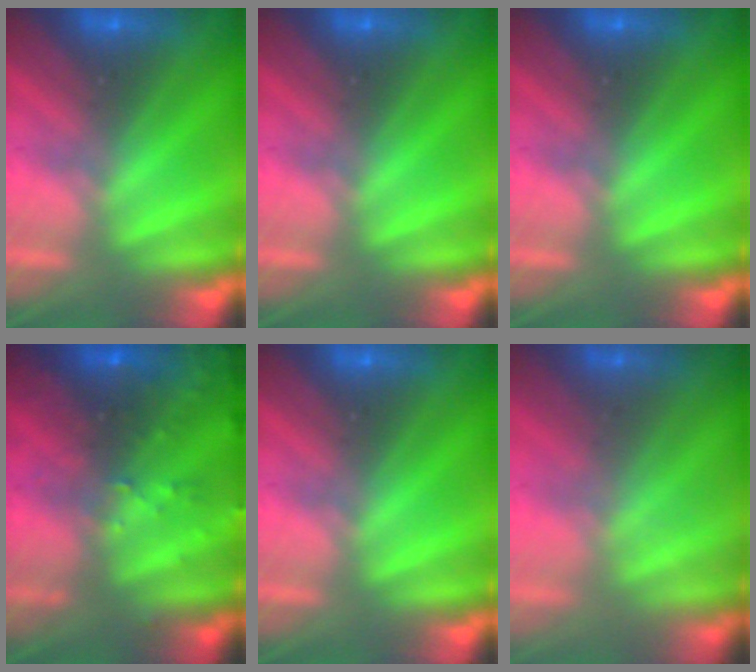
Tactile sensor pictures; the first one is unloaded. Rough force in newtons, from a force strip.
{"total": 0.0}
{"total": 0.0}
{"total": 8.9}
{"total": 0.0}
{"total": 1.1}